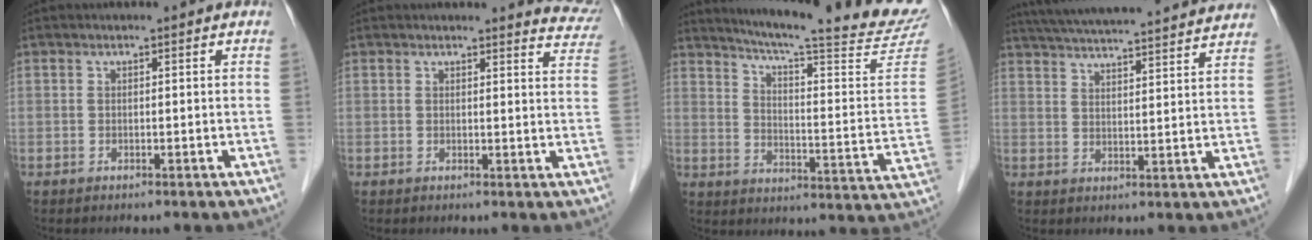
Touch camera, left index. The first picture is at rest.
{"total": 6.5, "force": [6.4, 1.2, 0.5], "torque": [0.017, -0.032, 0.034]}
{"total": 25.7, "force": [23.4, -0.4, 10.8], "torque": [-0.163, -0.096, 0.294]}
{"total": 24.9, "force": [23.0, 1.3, 9.3], "torque": [-0.160, 0.007, 0.305]}